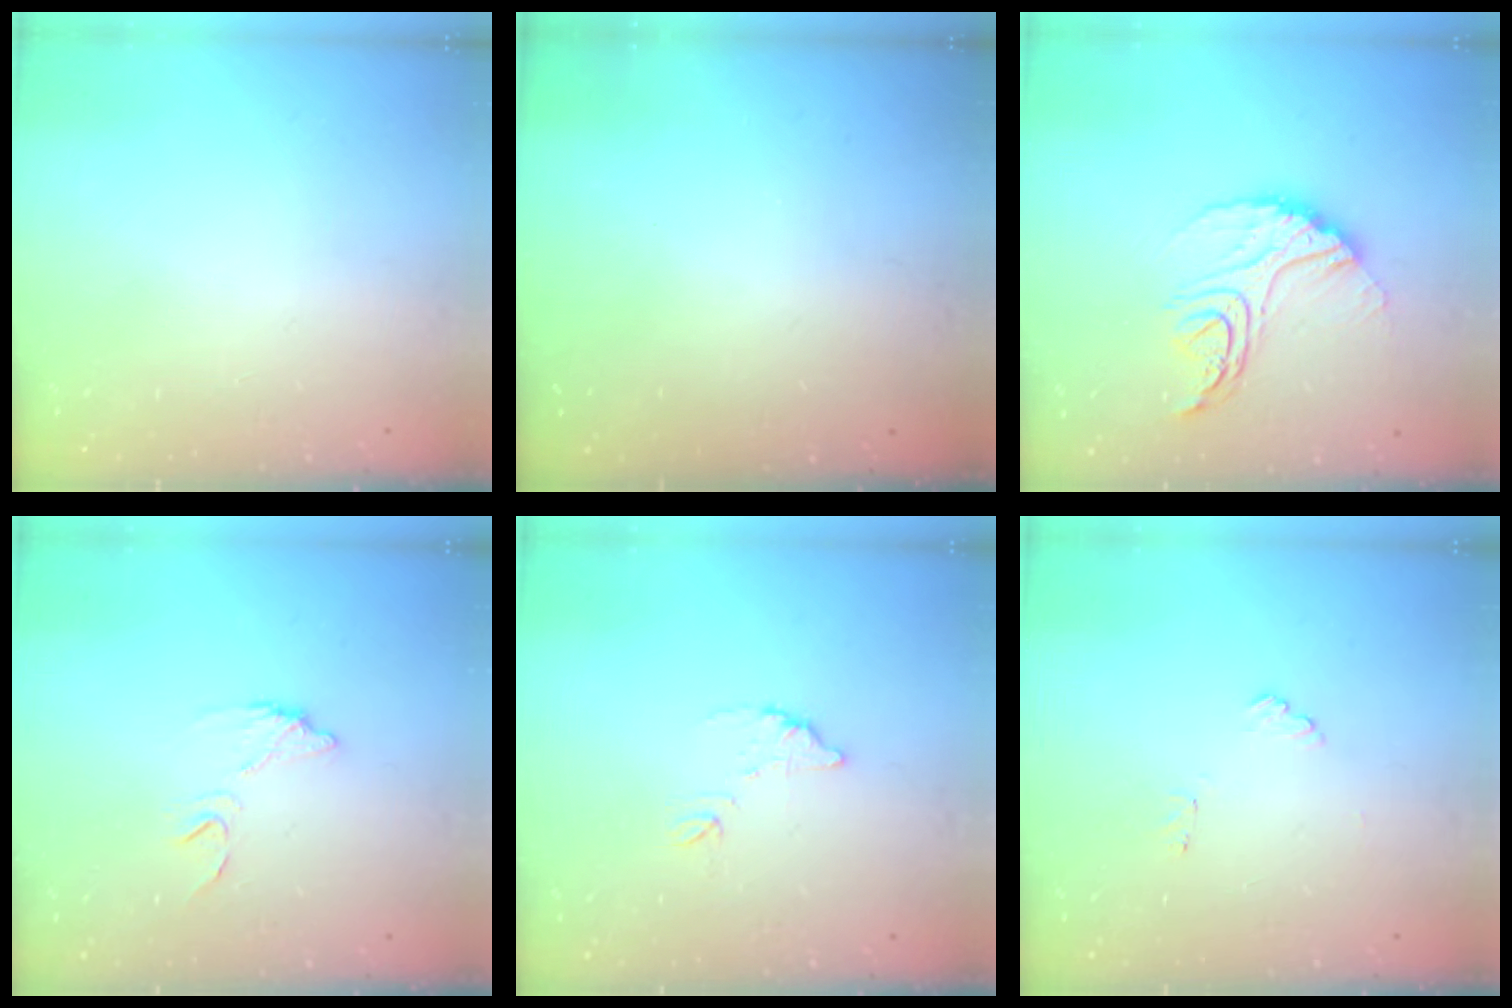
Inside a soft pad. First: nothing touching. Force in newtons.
{"total": 3.2, "press": 3.2, "slide": 0.1}
{"total": 14.5, "press": 14.5, "slide": 1.0}
{"total": 7.6, "press": 7.6, "slide": 0.1}
{"total": 8.0, "press": 8.0, "slide": 0.4}
{"total": 6.9, "press": 6.9, "slide": 0.5}